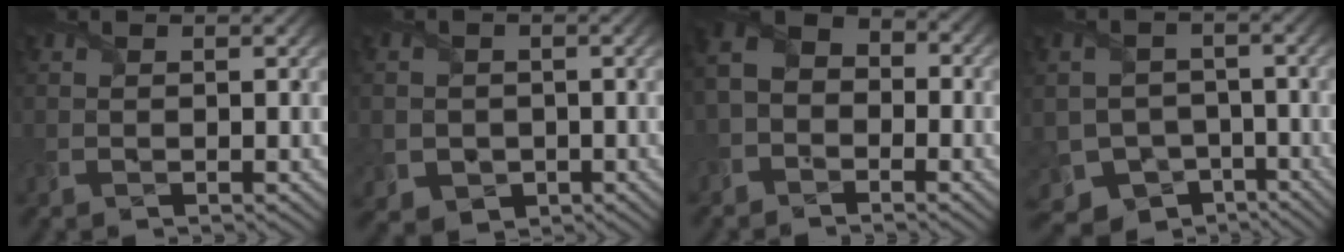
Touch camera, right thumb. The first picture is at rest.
{"total": 3.9, "force": [-1.1, 3.5, 1.3], "torque": [-0.048, -0.020, -0.024]}
{"total": 5.9, "force": [-2.5, 4.4, 2.9], "torque": [-0.058, 0.002, -0.064]}
{"total": 9.7, "force": [-5.2, 7.3, 3.8], "torque": [-0.105, -0.033, -0.084]}